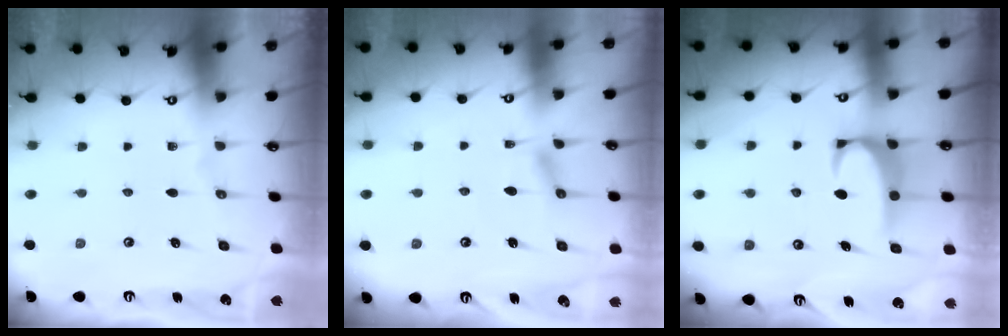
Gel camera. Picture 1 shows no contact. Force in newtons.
{"total": 2.1, "press": 2.0, "slide": 0.5}
{"total": 3.5, "press": 3.5, "slide": 0.4}